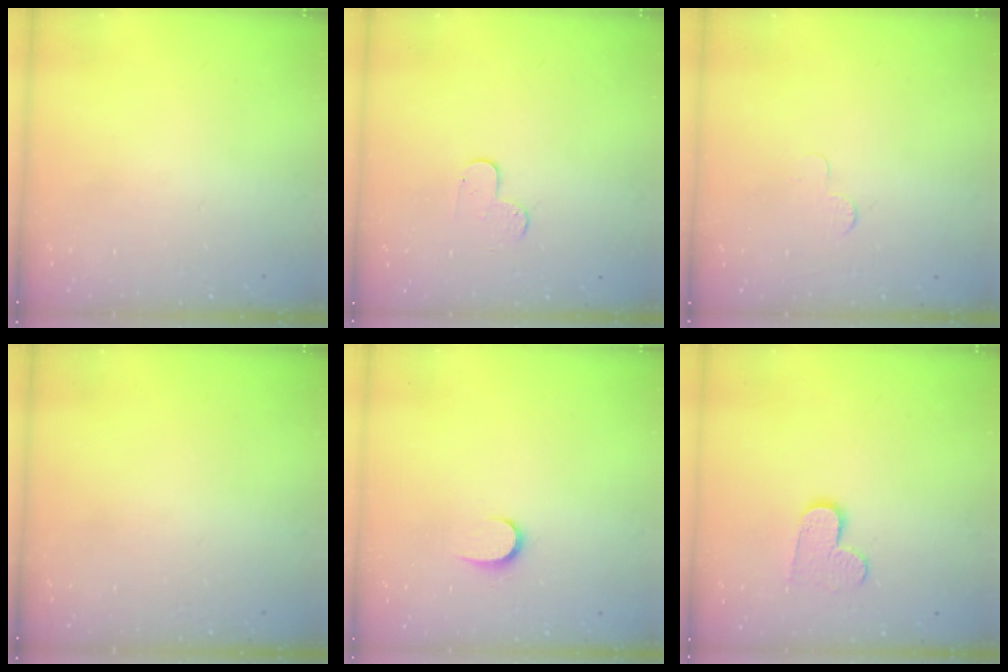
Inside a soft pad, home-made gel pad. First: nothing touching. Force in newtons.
{"total": 5.5, "press": 5.5, "slide": 0.6}
{"total": 2.5, "press": 2.5, "slide": 0.2}
{"total": 0.0}
{"total": 5.4, "press": 5.4, "slide": 0.6}
{"total": 8.5, "press": 8.5, "slide": 0.5}